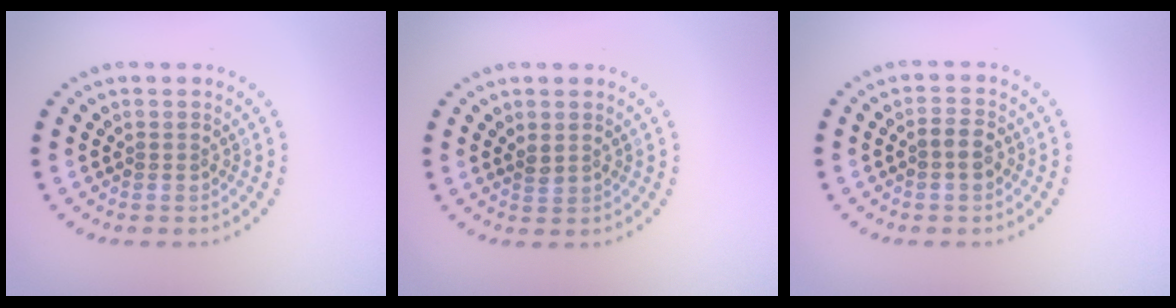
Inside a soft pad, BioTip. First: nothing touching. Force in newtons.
{"total": 0.9, "press": 0.8, "slide": 0.5}
{"total": 1.9, "press": 1.8, "slide": 0.3}